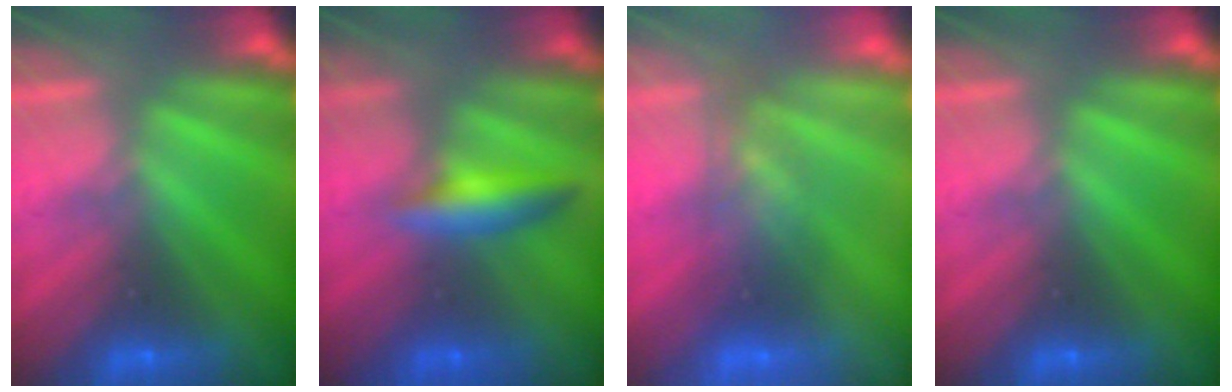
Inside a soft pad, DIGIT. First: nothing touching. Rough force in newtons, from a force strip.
{"total": 2.4}
{"total": 2.7}
{"total": 0.0}